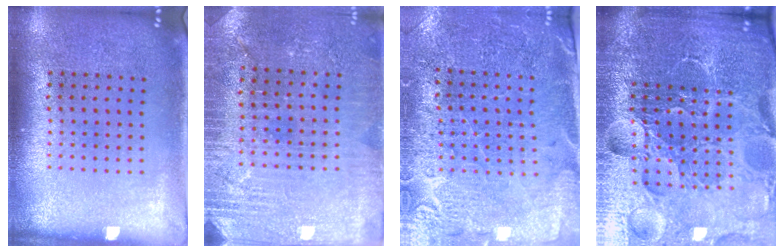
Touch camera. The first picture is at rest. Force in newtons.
{"total": 3.0, "press": 2.9, "slide": 0.5}
{"total": 3.2, "press": 3.0, "slide": 0.9}
{"total": 6.5, "press": 5.9, "slide": 2.9}